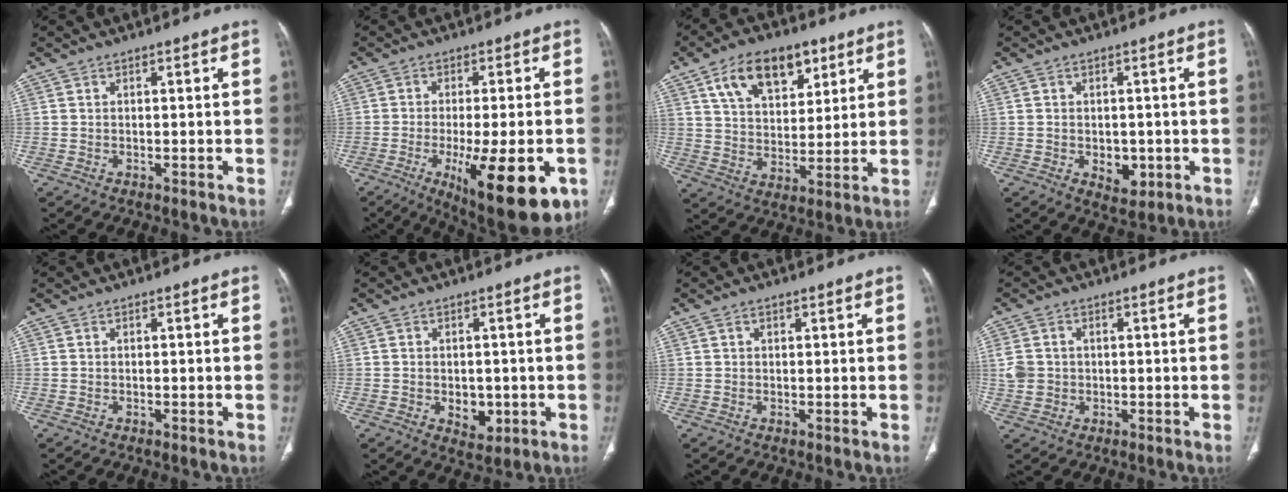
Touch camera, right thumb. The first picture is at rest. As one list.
[{"total": 18.5, "force": [-7.0, 6.1, 16.0], "torque": [-0.200, -0.010, -0.087]}, {"total": 14.6, "force": [7.6, 8.4, 9.2], "torque": [-0.116, -0.025, 0.134]}, {"total": 4.9, "force": [-1.1, 3.4, 3.4], "torque": [-0.027, -0.003, -0.004]}, {"total": 0.0}, {"total": 4.8, "force": [-0.9, 3.4, 3.3], "torque": [-0.026, -0.003, -0.002]}, {"total": 1.0, "force": [0.5, 0.7, 0.5], "torque": [-0.004, -0.001, 0.007]}, {"total": 4.4, "force": [0.2, 3.8, 2.2], "torque": [-0.042, 0.006, 0.010]}]